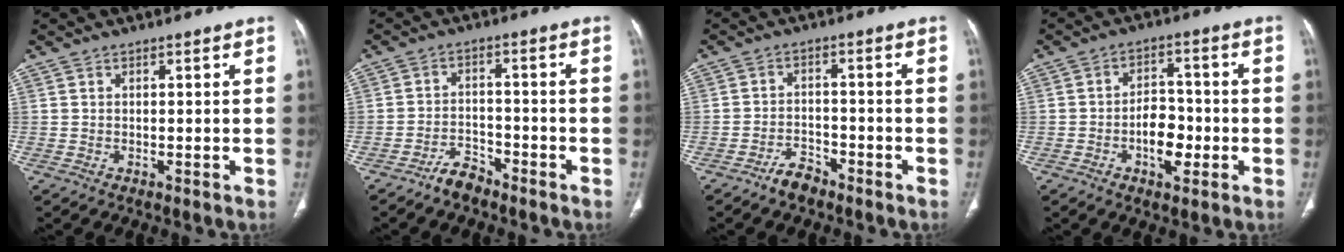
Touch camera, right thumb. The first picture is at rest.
{"total": 4.2, "force": [-3.7, 1.6, 1.3], "torque": [-0.020, 0.022, -0.067]}
{"total": 4.0, "force": [-3.3, 1.7, 1.4], "torque": [-0.023, 0.021, -0.059]}
{"total": 7.2, "force": [-2.2, 4.3, 5.3], "torque": [-0.063, 0.021, -0.037]}